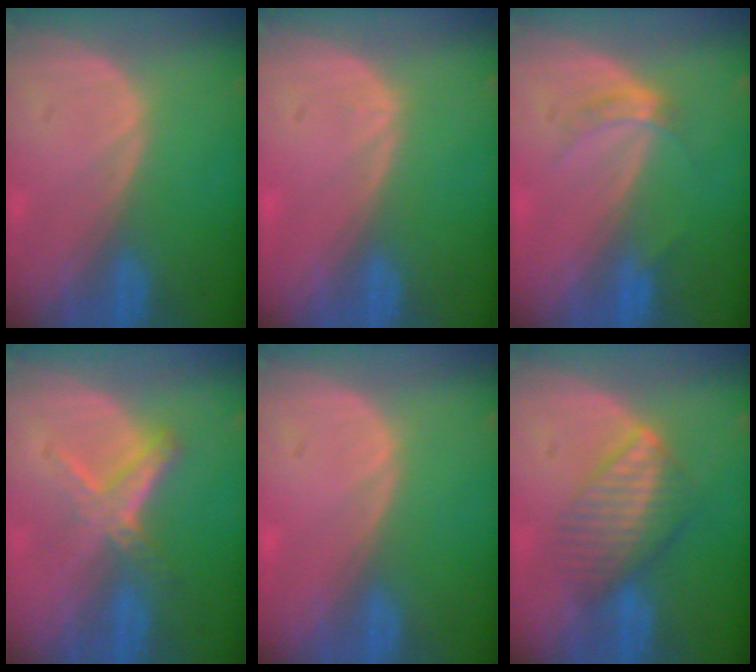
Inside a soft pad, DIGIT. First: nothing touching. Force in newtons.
{"total": 0.5, "press": 0.2, "slide": 0.5}
{"total": 2.8, "press": 2.5, "slide": 1.3}
{"total": 5.5, "press": 5.4, "slide": 1.3}
{"total": 0.6, "press": 0.1, "slide": 0.6}
{"total": 6.4, "press": 6.2, "slide": 1.7}